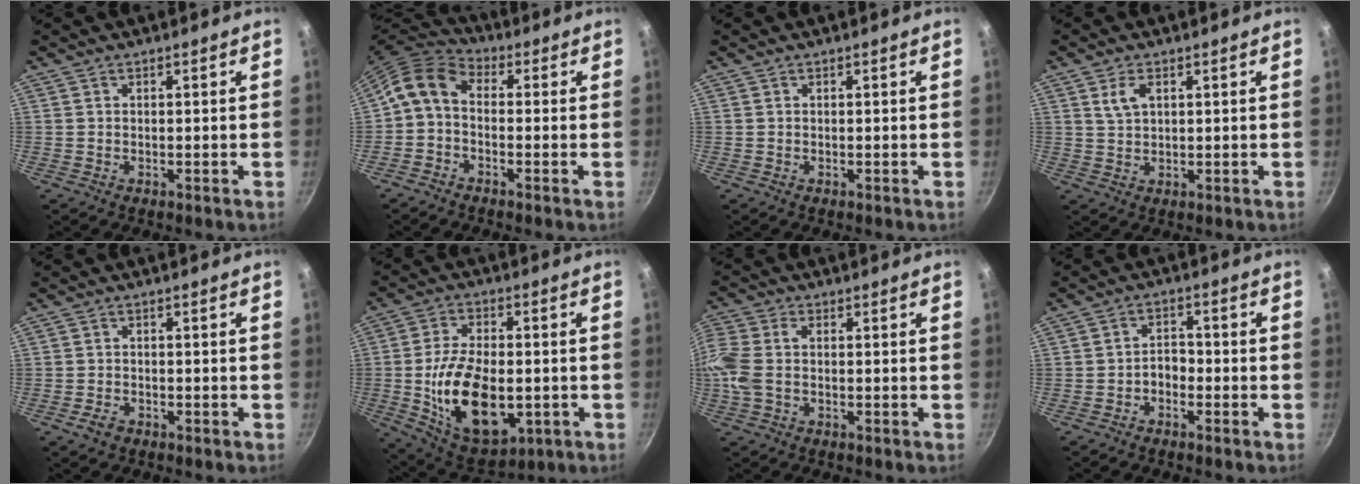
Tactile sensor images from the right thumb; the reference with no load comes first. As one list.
[{"total": 8.2, "force": [-0.5, 5.5, 6.1], "torque": [-0.108, 0.027, -0.031]}, {"total": 0.0}, {"total": 3.5, "force": [1.5, 1.8, 2.5], "torque": [-0.048, -0.003, 0.033]}, {"total": 2.1, "force": [-1.3, 1.3, 1.0], "torque": [-0.018, 0.006, -0.021]}, {"total": 18.5, "force": [-3.0, 10.3, 15.1], "torque": [-0.246, -0.001, -0.032]}, {"total": 9.4, "force": [-0.4, 6.0, 7.2], "torque": [-0.201, 0.020, -0.010]}, {"total": 3.4, "force": [-1.6, 2.3, 1.9], "torque": [-0.015, 0.020, -0.036]}]